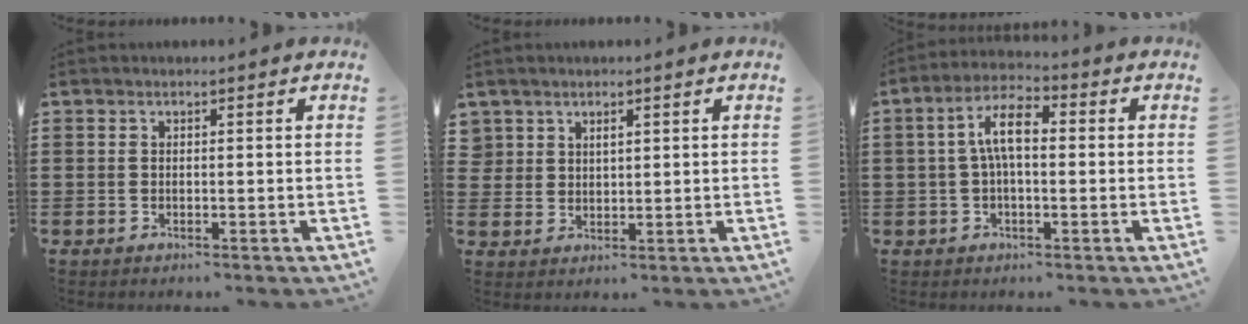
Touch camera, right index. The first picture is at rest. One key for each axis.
{"total": 2.4, "fx": 1.7, "fy": 1.6, "fz": 0.3, "tx": -0.013, "ty": 0.007, "tz": 0.034}
{"total": 7.2, "fx": 0.3, "fy": 2.8, "fz": 6.6, "tx": -0.135, "ty": 0.008, "tz": 0.000}